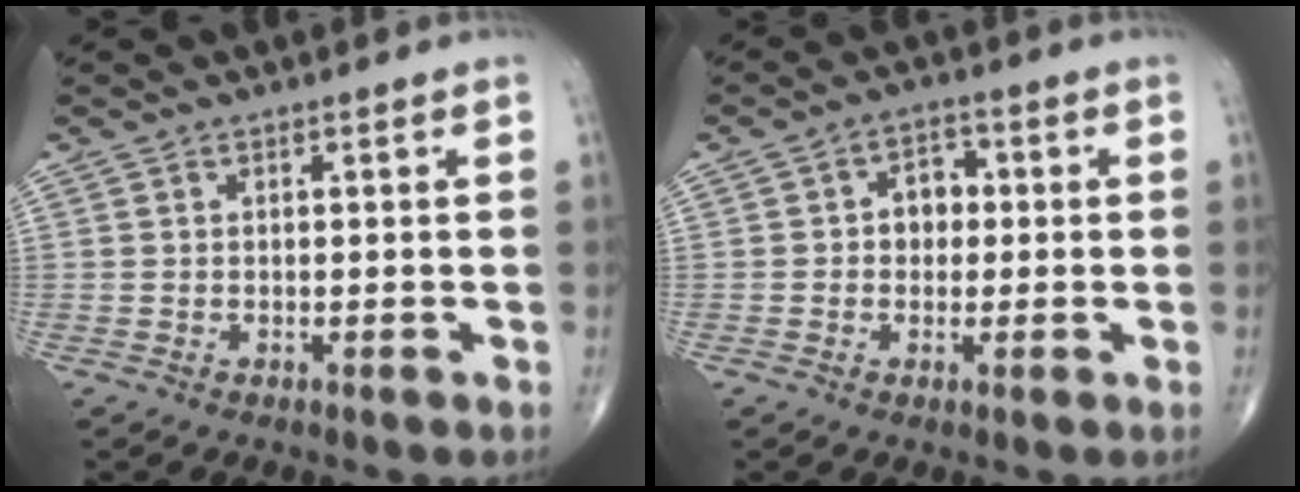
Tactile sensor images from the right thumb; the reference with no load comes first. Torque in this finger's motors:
{"motor_torque": [-0.02, 0.03, 0.14, -0.11, 0.07]}